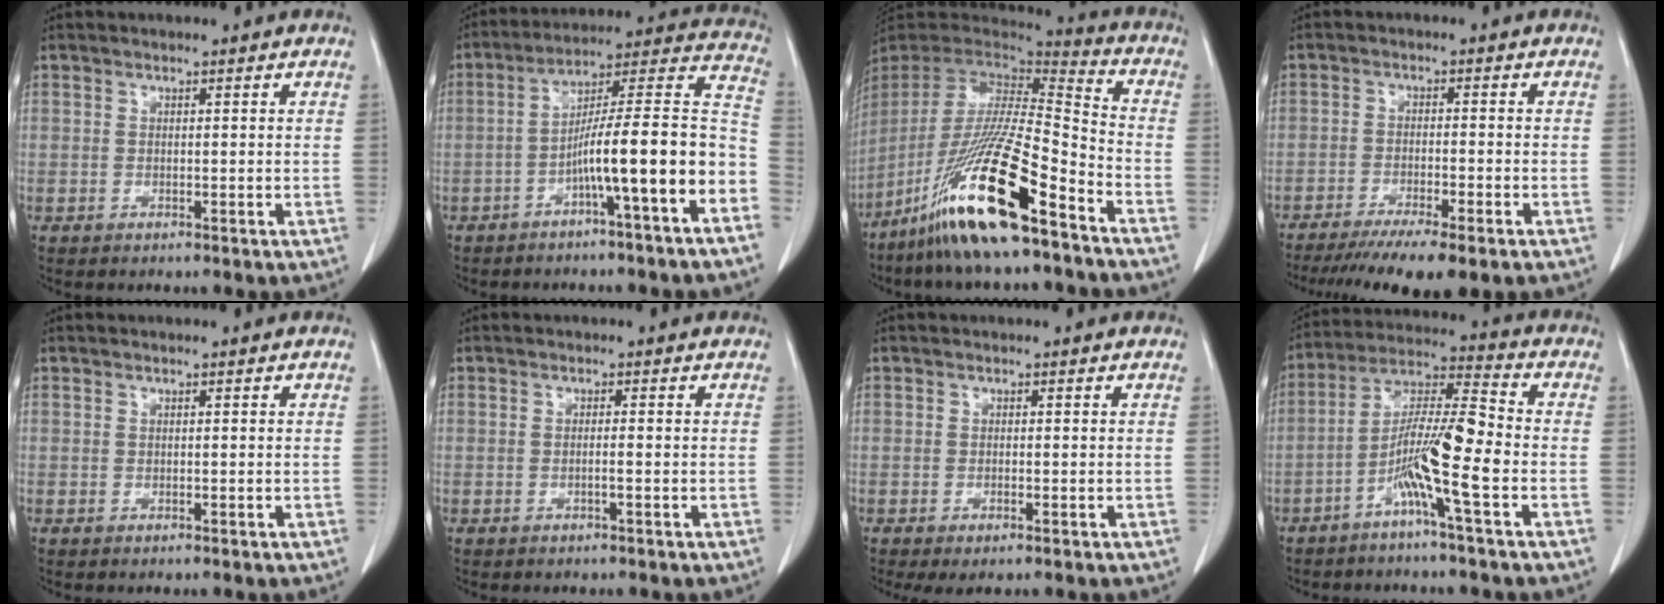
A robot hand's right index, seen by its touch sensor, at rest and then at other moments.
{"total": 15.6, "force": [-5.8, 0.0, 14.4], "torque": [-0.209, 0.036, -0.093]}
{"total": 21.4, "force": [-13.8, 1.4, 16.3], "torque": [-0.333, -0.047, -0.261]}
{"total": 10.5, "force": [-8.0, 0.8, 6.8], "torque": [-0.100, -0.022, -0.125]}
{"total": 0.0}
{"total": 0.9, "force": [-0.3, -0.1, 0.8], "torque": [-0.016, 0.001, -0.007]}
{"total": 1.8, "force": [-0.8, 0.4, 1.6], "torque": [-0.027, -0.006, -0.010]}
{"total": 10.8, "force": [-4.2, -0.3, 9.9], "torque": [-0.193, 0.012, -0.085]}